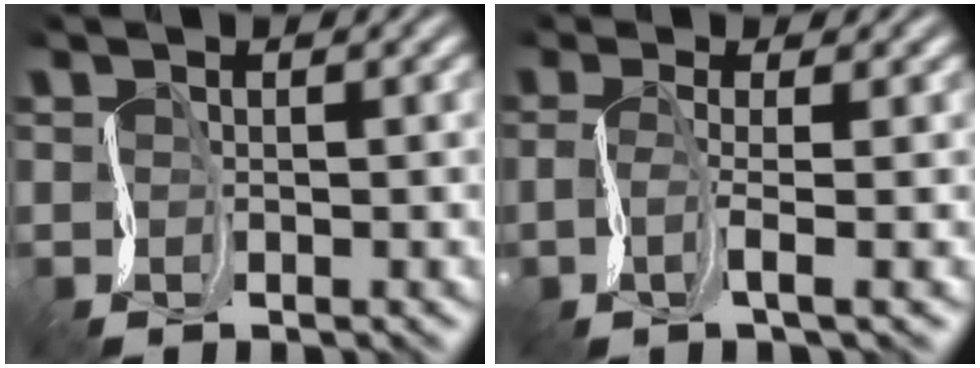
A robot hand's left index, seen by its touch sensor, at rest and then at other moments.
{"total": 2.2, "force": [-0.1, 0.2, 2.2], "torque": [-0.050, -0.004, -0.007]}